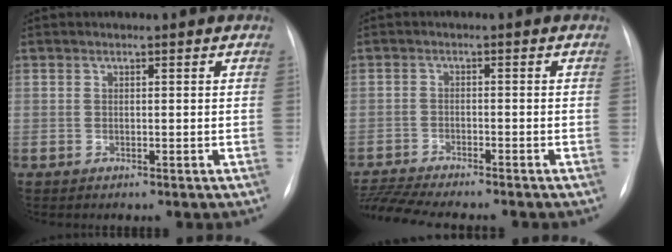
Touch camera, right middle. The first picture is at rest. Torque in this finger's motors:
{"motor_torque": [0.09, -0.15, 0.07, 0.02]}